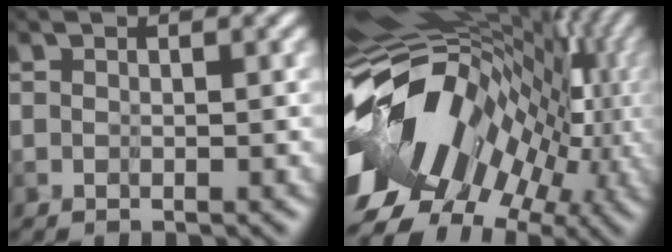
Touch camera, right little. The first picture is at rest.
{"total": 14.9, "force": [-1.0, 9.7, 11.3], "torque": [-0.174, 0.006, -0.009]}